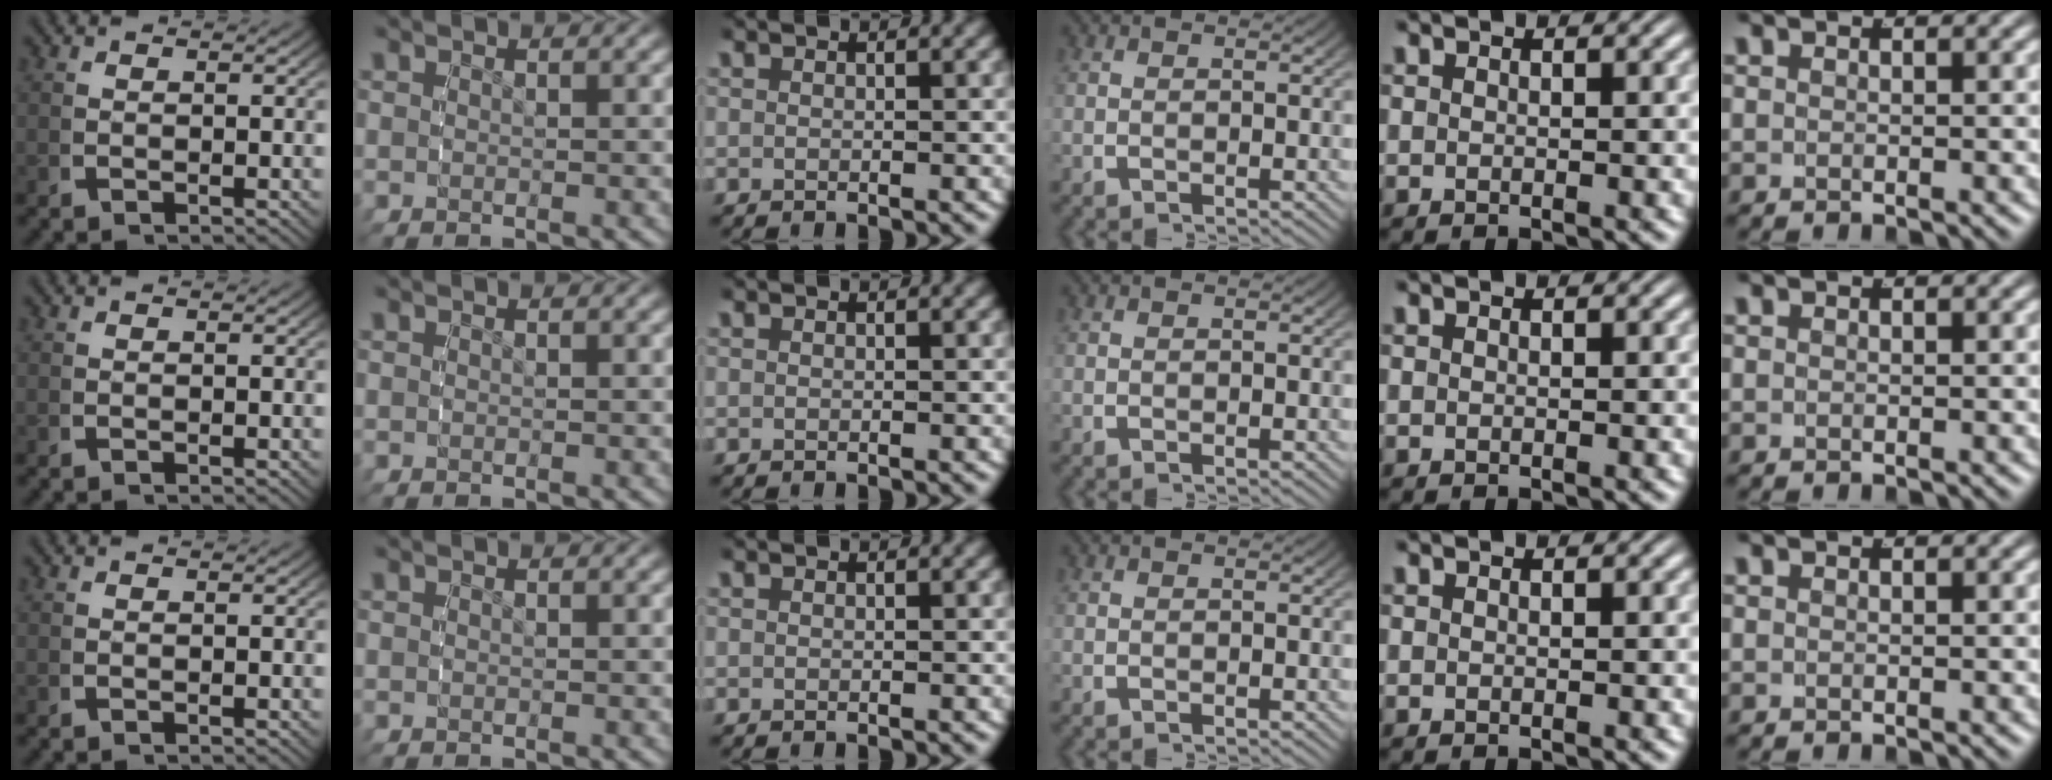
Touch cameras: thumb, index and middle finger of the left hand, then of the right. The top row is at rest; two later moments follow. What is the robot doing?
{"motion": "reach", "object": "toothpaste"}